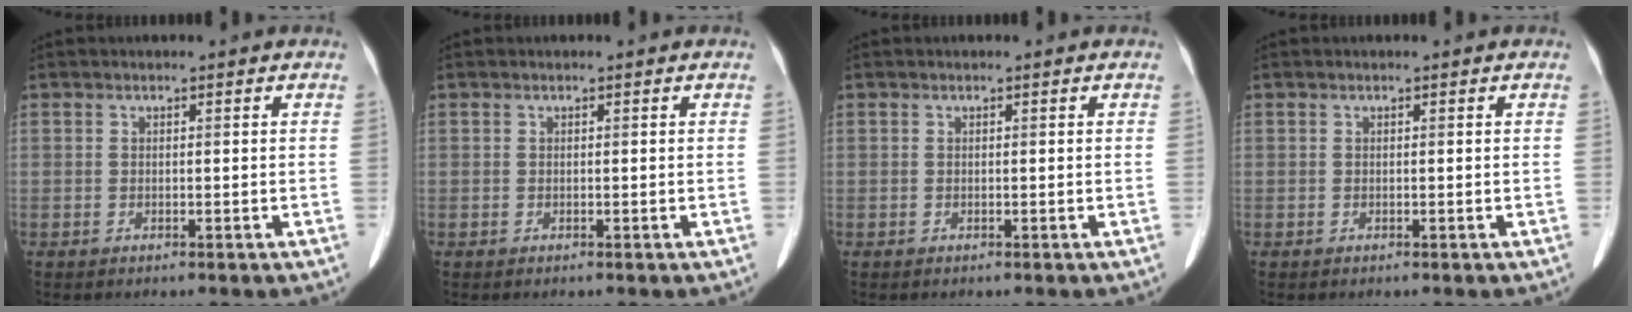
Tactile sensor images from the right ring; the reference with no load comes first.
{"total": 0.0}
{"total": 0.0}
{"total": 0.0}